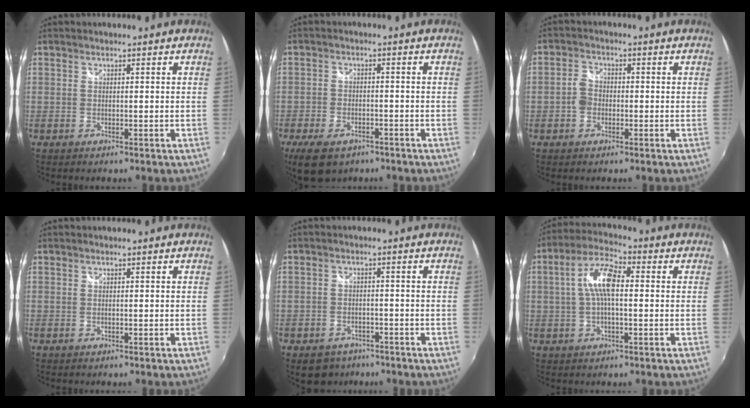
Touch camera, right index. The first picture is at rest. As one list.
[{"total": 9.6, "force": [-6.3, 5.2, 5.1], "torque": [-0.126, -0.018, -0.106]}, {"total": 3.1, "force": [-1.1, 2.5, 1.5], "torque": [-0.029, 0.008, -0.024]}, {"total": 0.0}, {"total": 6.5, "force": [-4.5, 4.3, 1.9], "torque": [-0.055, 0.004, -0.064]}, {"total": 8.5, "force": [0.6, 3.1, 7.9], "torque": [-0.159, 0.020, 0.008]}]